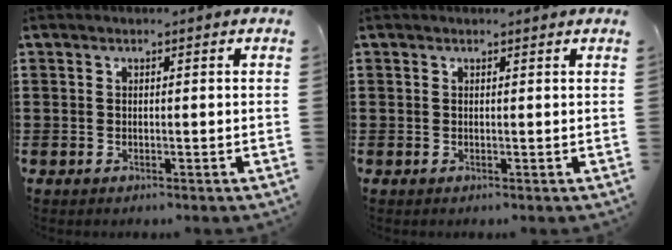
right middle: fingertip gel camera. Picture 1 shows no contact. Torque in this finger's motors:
{"motor_torque": [-0.79, -0.17, 0.00, -0.01]}